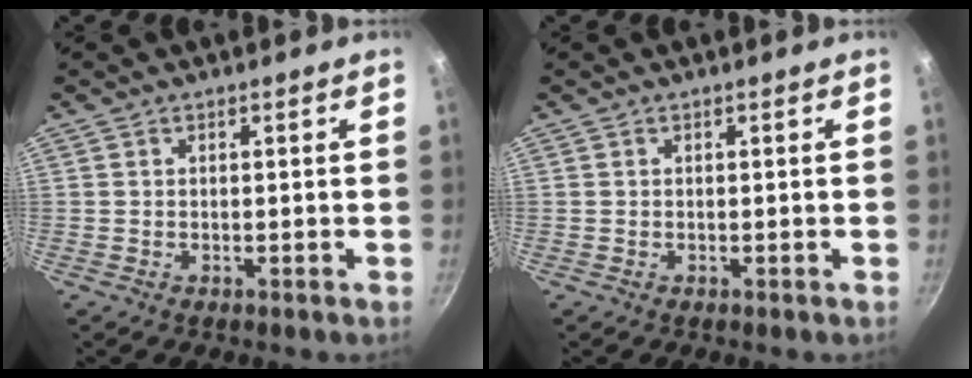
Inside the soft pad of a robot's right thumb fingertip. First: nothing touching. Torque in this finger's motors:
{"motor_torque": [-0.06, 0.41, 0.58, -0.23, 0.04]}